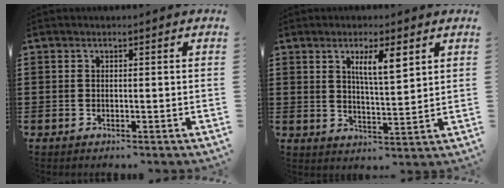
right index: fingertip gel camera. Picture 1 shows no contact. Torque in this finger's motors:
{"motor_torque": [0.28, 0.09, 0.54, 0.08]}